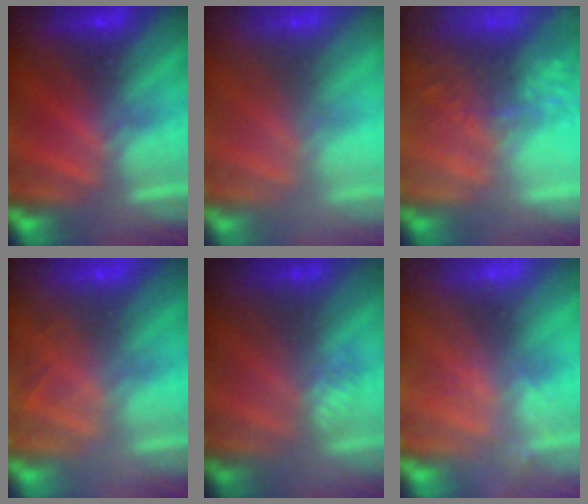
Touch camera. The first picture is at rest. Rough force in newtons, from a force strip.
{"total": 6.9}
{"total": 7.4}
{"total": 2.0}
{"total": 2.7}
{"total": 2.2}